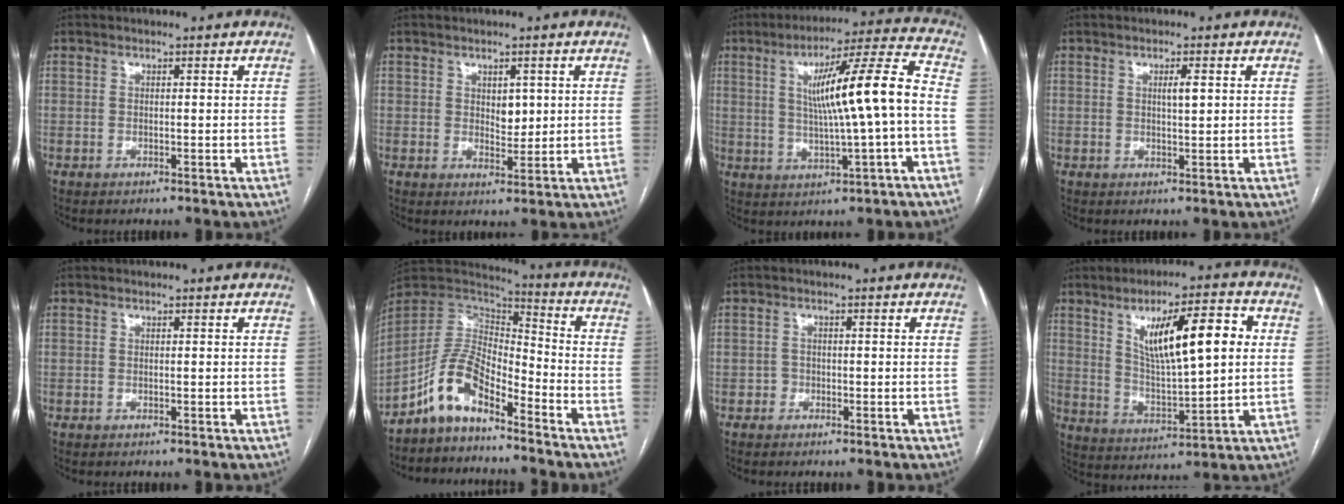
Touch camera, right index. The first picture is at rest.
{"total": 2.9, "force": [0.8, 1.8, 2.1], "torque": [-0.027, -0.004, 0.016]}
{"total": 13.7, "force": [0.4, -0.1, 13.7], "torque": [-0.216, 0.015, 0.007]}
{"total": 1.9, "force": [0.5, 0.3, 1.8], "torque": [-0.030, 0.001, 0.008]}
{"total": 0.0}
{"total": 9.9, "force": [-6.8, 3.9, 6.0], "torque": [-0.123, 0.028, -0.132]}
{"total": 0.9, "force": [-0.4, 0.8, 0.0], "torque": [0.006, 0.006, -0.010]}
{"total": 14.1, "force": [4.2, 2.8, 13.1], "torque": [-0.216, 0.012, 0.075]}